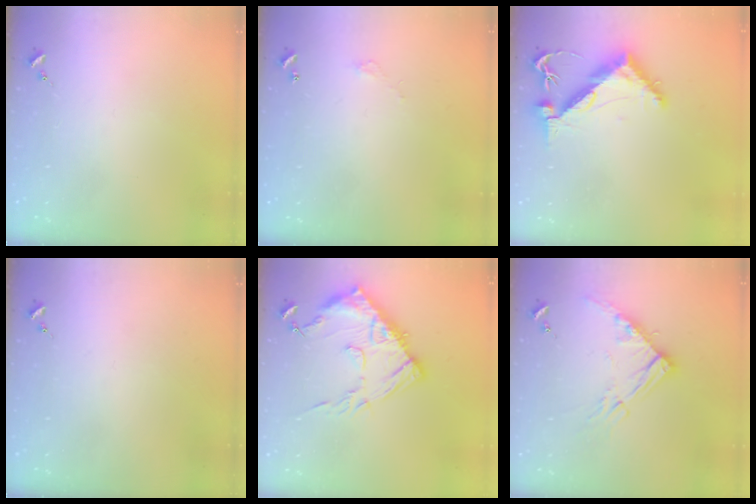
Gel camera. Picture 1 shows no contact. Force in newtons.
{"total": 2.7, "press": 2.7, "slide": 0.2}
{"total": 11.0, "press": 10.9, "slide": 1.1}
{"total": 0.0}
{"total": 15.8, "press": 15.7, "slide": 1.6}
{"total": 12.3, "press": 12.2, "slide": 1.3}